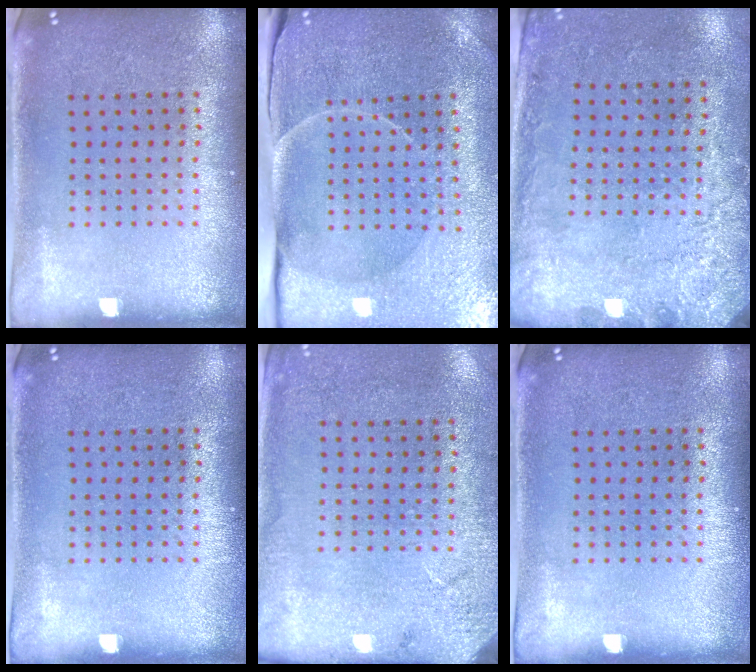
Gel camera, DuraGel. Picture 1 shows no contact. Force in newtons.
{"total": 3.6, "press": 3.6, "slide": 0.6}
{"total": 2.7, "press": 2.0, "slide": 1.8}
{"total": 0.0}
{"total": 2.6, "press": 2.2, "slide": 1.3}
{"total": 0.0}